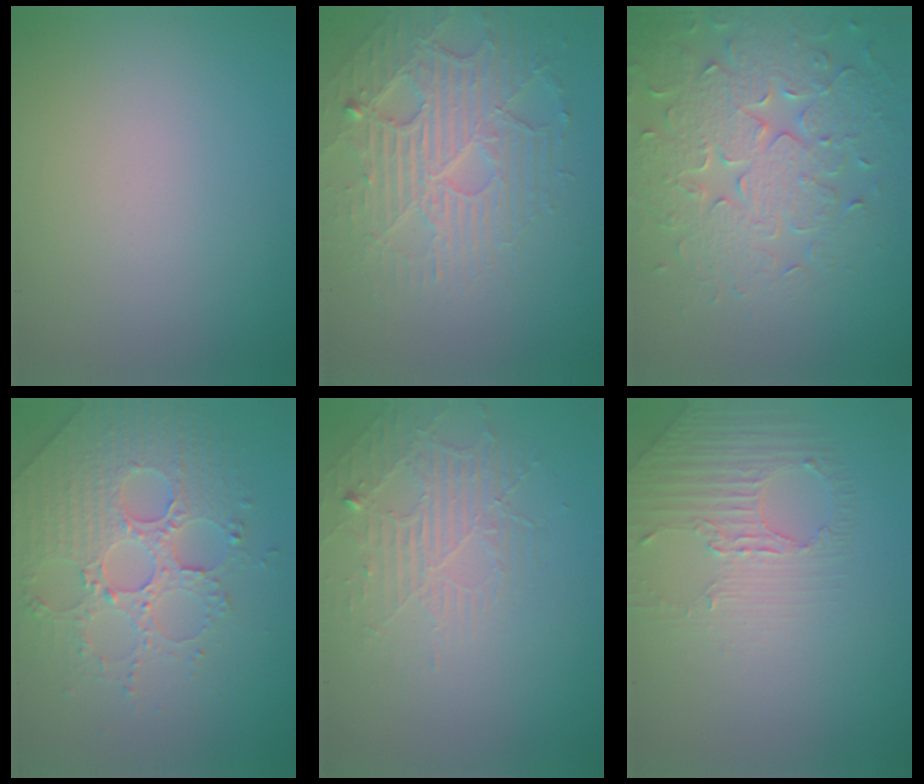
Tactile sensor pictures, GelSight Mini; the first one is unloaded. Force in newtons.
{"total": 5.8, "press": 4.6, "slide": 3.5}
{"total": 6.7, "press": 5.6, "slide": 3.7}
{"total": 4.4, "press": 4.3, "slide": 1.1}
{"total": 2.2, "press": 1.4, "slide": 1.7}
{"total": 1.8, "press": 1.5, "slide": 1.0}